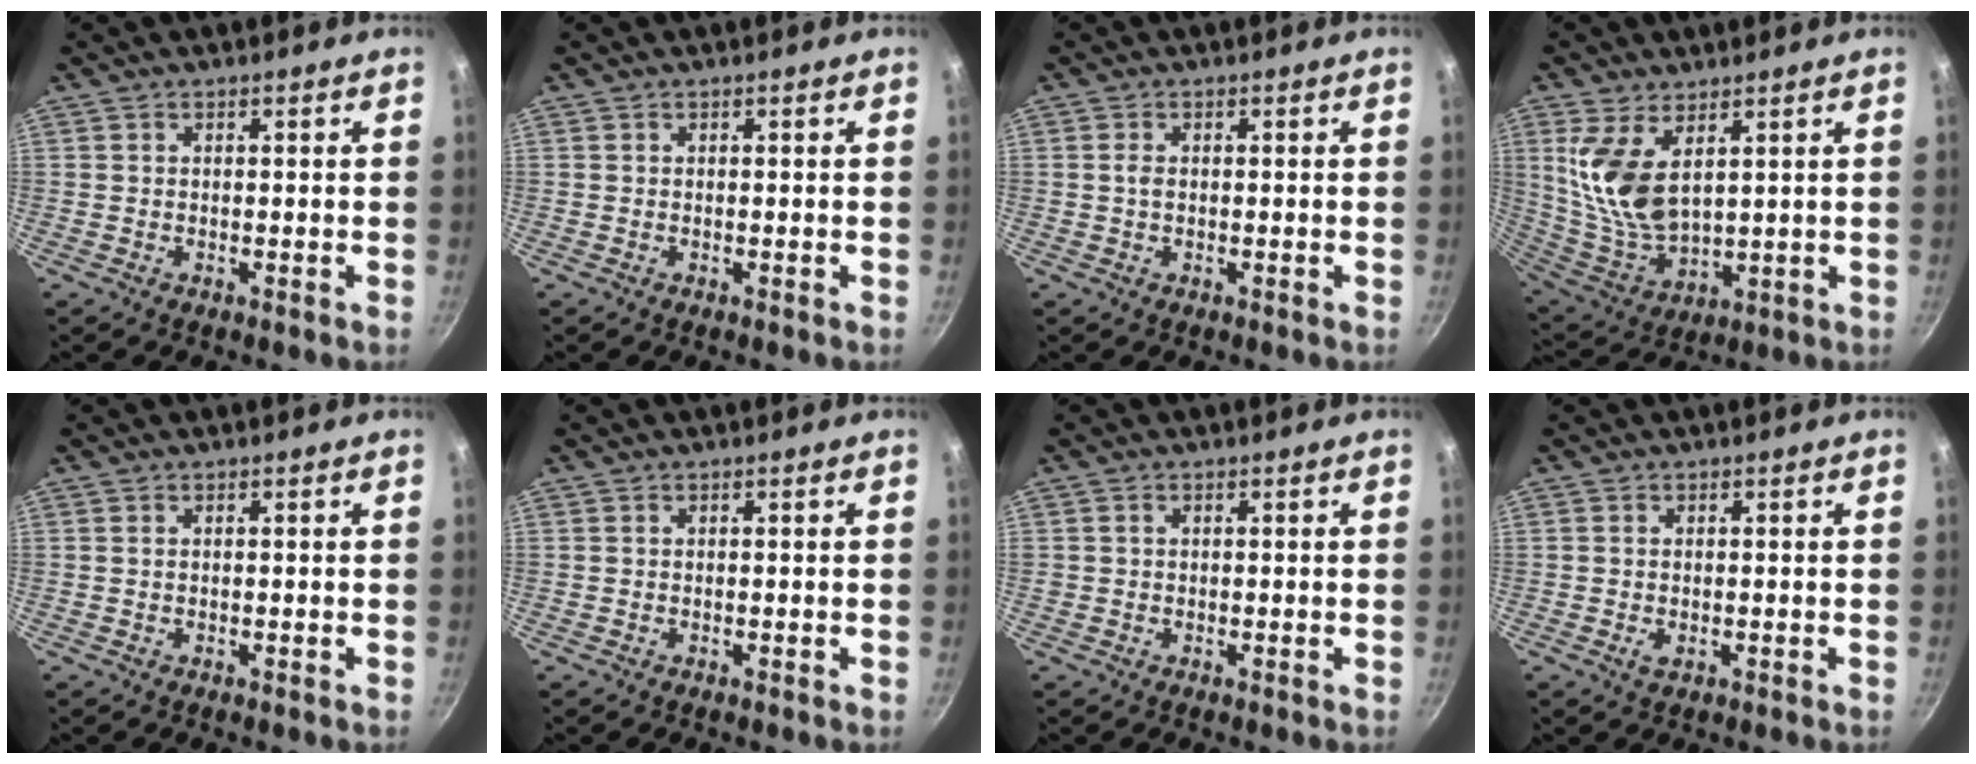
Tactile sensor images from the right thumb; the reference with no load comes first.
{"total": 0.0}
{"total": 1.3, "force": [0.0, 0.8, 1.0], "torque": [-0.020, 0.001, -0.001]}
{"total": 12.4, "force": [4.6, 6.4, 9.5], "torque": [-0.187, -0.040, 0.105]}
{"total": 0.0}
{"total": 0.0}
{"total": 0.6, "force": [0.1, 0.6, 0.2], "torque": [-0.001, 0.004, 0.001]}
{"total": 1.4, "force": [-0.2, 0.9, 1.1], "torque": [-0.020, -0.002, -0.002]}